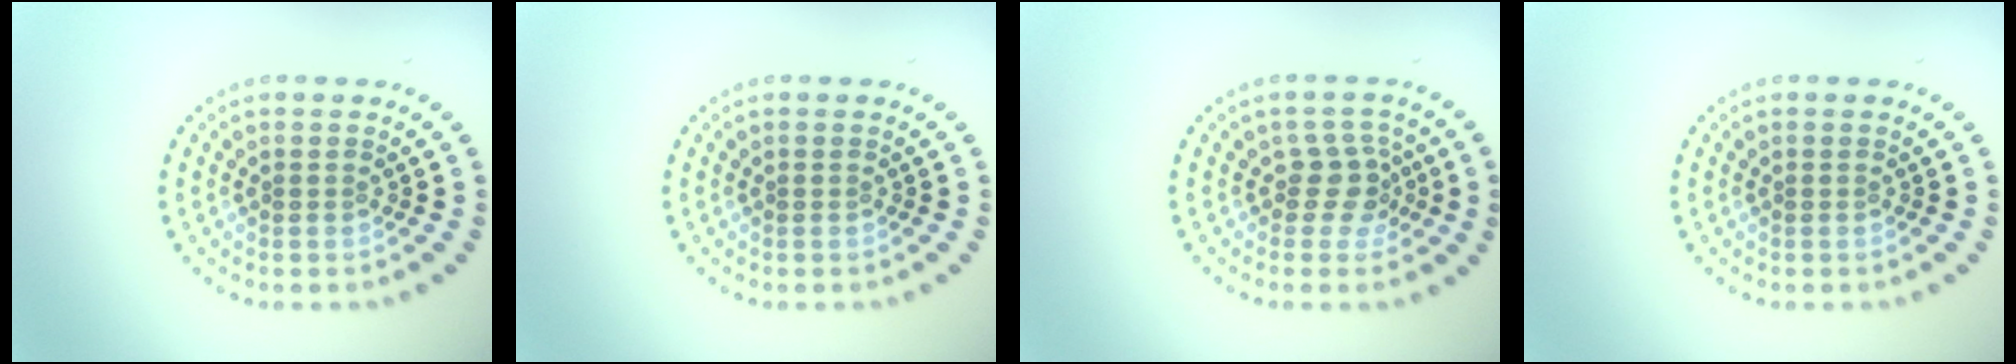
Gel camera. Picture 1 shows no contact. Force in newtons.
{"total": 0.0}
{"total": 2.5, "press": 1.9, "slide": 1.6}
{"total": 0.0}